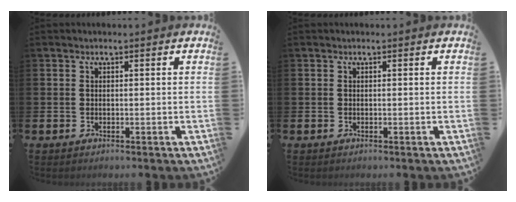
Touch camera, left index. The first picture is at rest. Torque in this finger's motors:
{"motor_torque": [0.18, 0.18, 0.00, -0.01]}